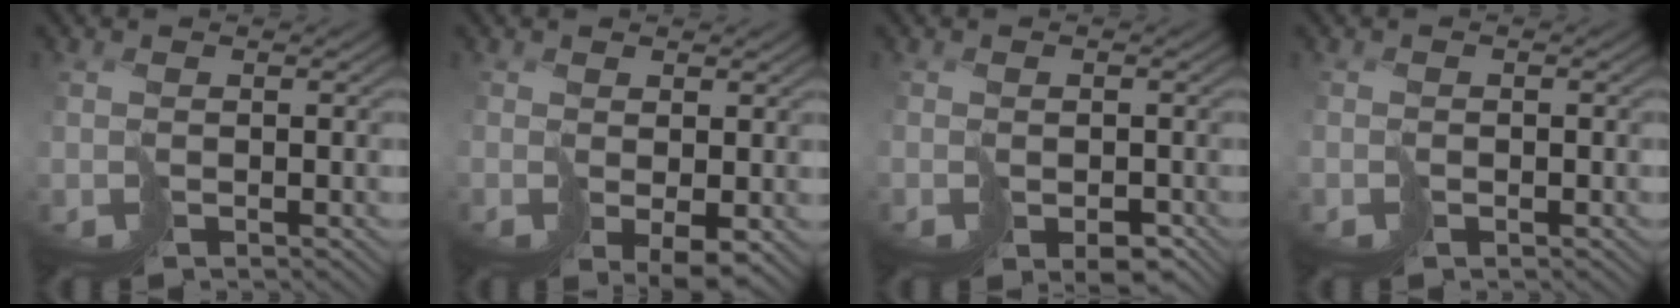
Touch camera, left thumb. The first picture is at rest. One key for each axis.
{"total": 2.4, "fx": 0.0, "fy": 1.0, "fz": 2.2, "tx": -0.042, "ty": -0.008, "tz": 0.014}
{"total": 2.5, "fx": -1.3, "fy": 1.5, "fz": 1.5, "tx": -0.012, "ty": -0.008, "tz": -0.008}
{"total": 0.6, "fx": -0.4, "fy": 0.1, "fz": -0.4, "tx": 0.014, "ty": 0.002, "tz": -0.008}